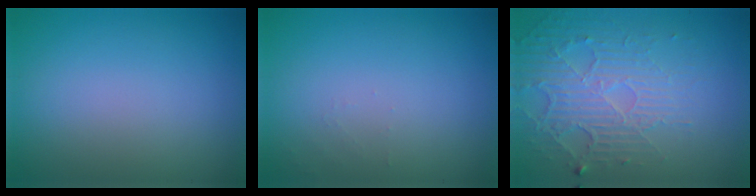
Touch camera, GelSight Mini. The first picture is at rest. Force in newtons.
{"total": 0.7, "press": 0.7, "slide": 0.1}
{"total": 5.7, "press": 3.4, "slide": 4.6}